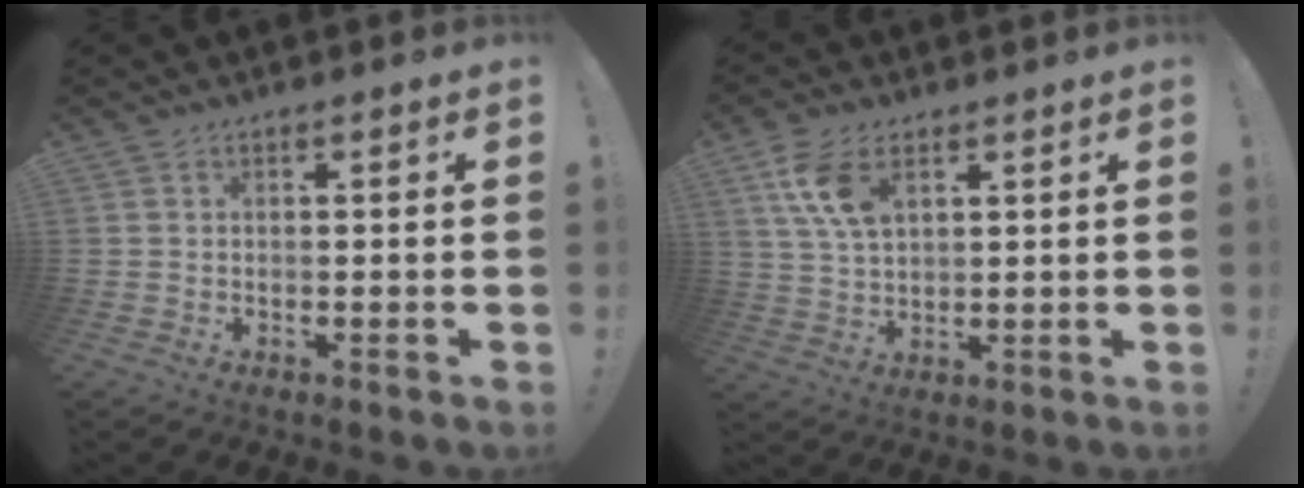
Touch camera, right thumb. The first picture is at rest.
{"total": 10.0, "force": [4.8, 5.5, 6.8], "torque": [-0.137, -0.012, 0.090]}